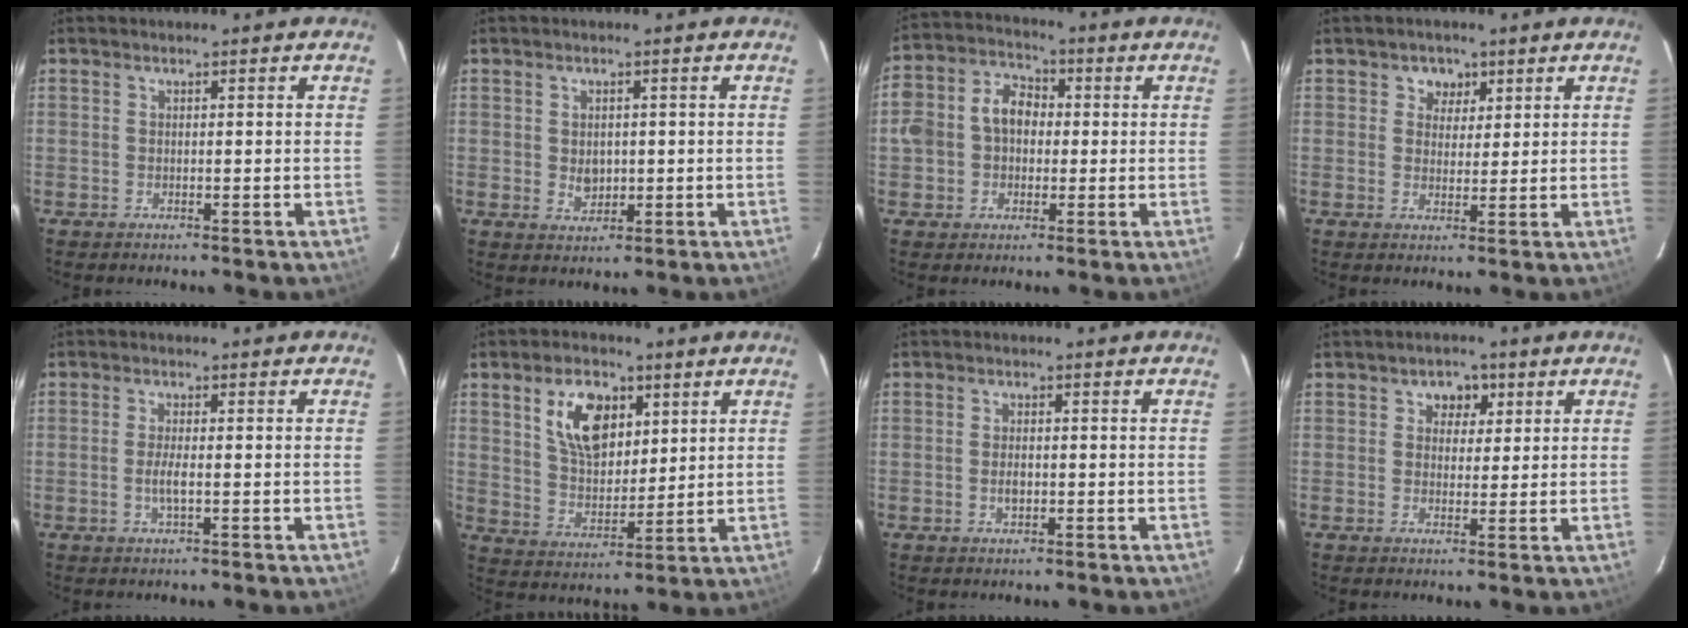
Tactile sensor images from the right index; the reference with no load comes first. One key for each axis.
{"total": 3.3, "fx": -0.1, "fy": 2.6, "fz": 2.0, "tx": -0.033, "ty": -0.001, "tz": 0.004}
{"total": 9.8, "fx": -0.3, "fy": 8.0, "fz": 5.6, "tx": -0.130, "ty": 0.034, "tz": -0.007}
{"total": 3.6, "fx": 1.7, "fy": 3.1, "fz": 0.6, "tx": 0.005, "ty": 0.007, "tz": 0.027}
{"total": 2.6, "fx": -0.6, "fy": 0.4, "fz": 2.5, "tx": -0.047, "ty": -0.006, "tz": -0.011}
{"total": 11.6, "fx": 5.0, "fy": 6.9, "fz": 7.9, "tx": -0.141, "ty": 0.016, "tz": 0.099}
{"total": 2.2, "fx": -0.5, "fy": 1.2, "fz": 1.8, "tx": -0.034, "ty": 0.000, "tz": -0.007}
{"total": 3.8, "fx": 1.5, "fy": 3.3, "fz": 1.3, "tx": -0.006, "ty": 0.008, "tz": 0.023}